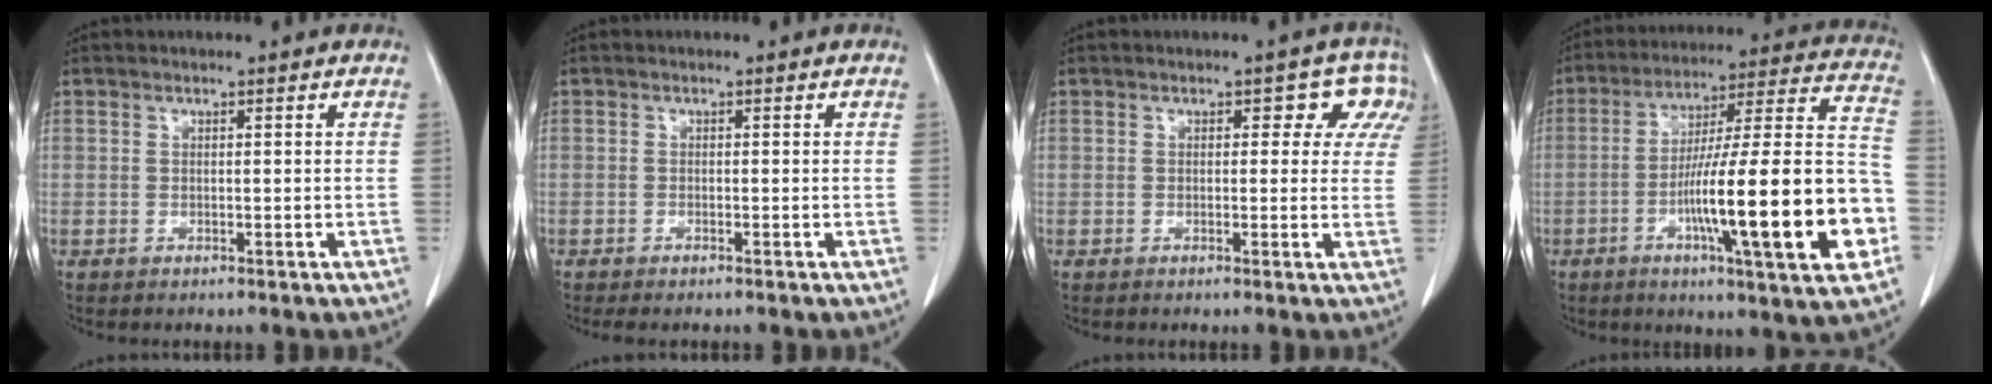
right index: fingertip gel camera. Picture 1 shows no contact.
{"total": 2.0, "force": [-1.7, 0.2, 1.0], "torque": [-0.012, -0.004, -0.021]}
{"total": 4.6, "force": [2.1, 3.2, 2.5], "torque": [-0.003, 0.010, 0.006]}
{"total": 24.2, "force": [-7.0, 1.4, 23.1], "torque": [-0.311, 0.004, -0.110]}